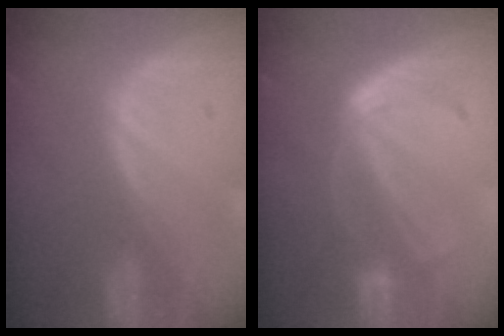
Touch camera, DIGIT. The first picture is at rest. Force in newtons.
{"total": 4.9, "press": 4.9, "slide": 0.3}